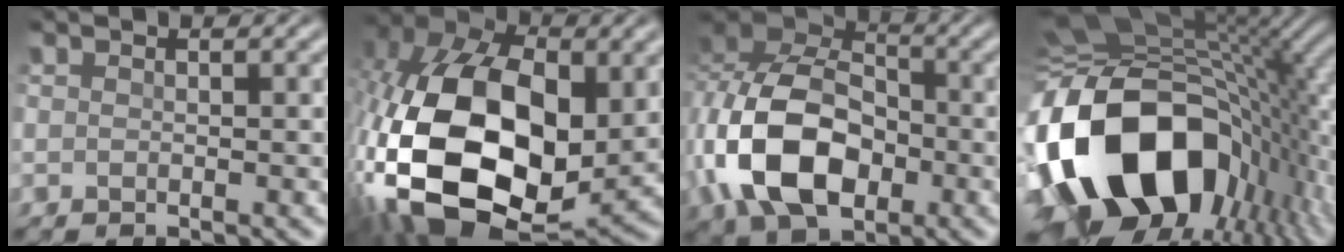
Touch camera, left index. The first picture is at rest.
{"total": 19.3, "force": [-1.3, 12.1, 15.0], "torque": [-0.345, -0.014, -0.017]}
{"total": 11.1, "force": [-3.0, 7.1, 7.9], "torque": [-0.180, -0.002, -0.061]}
{"total": 19.6, "force": [-4.9, 12.4, 14.4], "torque": [-0.286, -0.008, -0.092]}